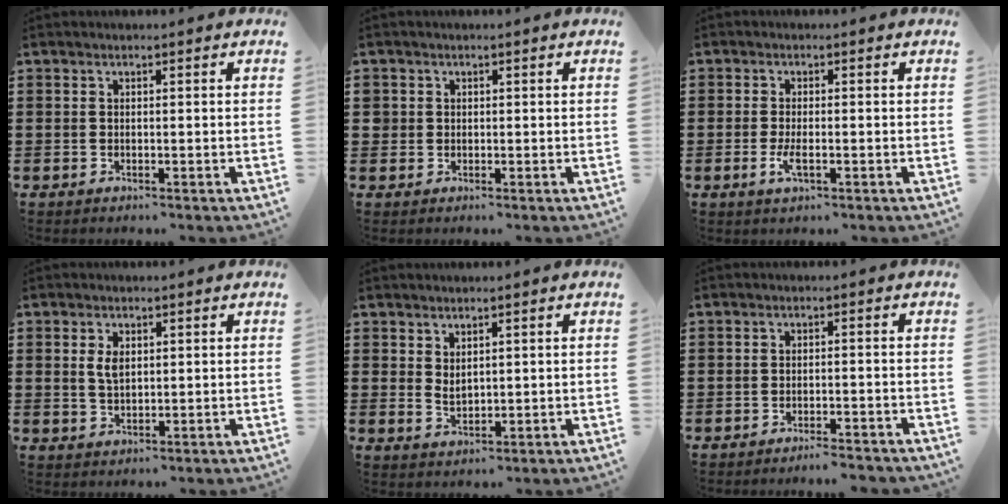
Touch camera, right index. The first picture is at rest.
{"total": 1.5, "force": [0.4, 1.5, 0.1], "torque": [-0.007, 0.008, 0.008]}
{"total": 2.6, "force": [-0.7, 0.9, 2.4], "torque": [-0.057, -0.007, -0.018]}
{"total": 2.9, "force": [0.8, 1.6, 2.3], "torque": [-0.050, 0.007, 0.014]}
{"total": 2.0, "force": [1.4, 1.1, 0.9], "torque": [-0.020, 0.003, 0.026]}
{"total": 2.3, "force": [-2.2, -0.1, 0.6], "torque": [-0.012, 0.000, -0.045]}